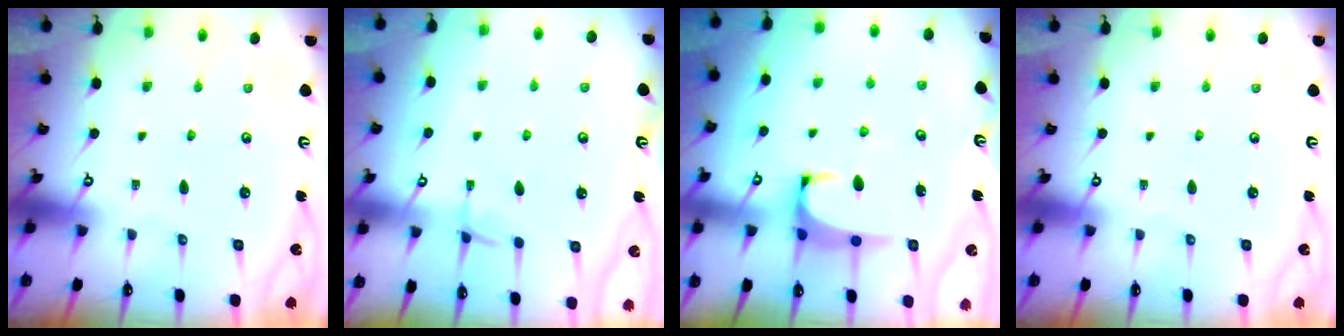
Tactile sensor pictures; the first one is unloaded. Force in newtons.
{"total": 1.9, "press": 1.9, "slide": 0.2}
{"total": 1.4, "press": 1.3, "slide": 0.6}
{"total": 0.0}